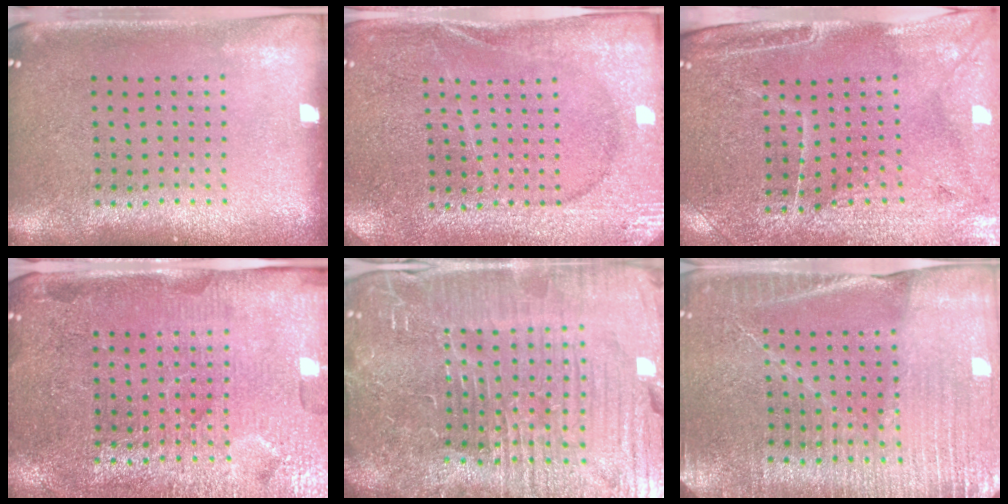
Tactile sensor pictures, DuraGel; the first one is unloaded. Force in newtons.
{"total": 2.9, "press": 2.9, "slide": 0.3}
{"total": 3.2, "press": 3.1, "slide": 0.9}
{"total": 4.1, "press": 4.0, "slide": 1.1}
{"total": 7.6, "press": 6.7, "slide": 3.5}
{"total": 3.7, "press": 3.5, "slide": 1.0}